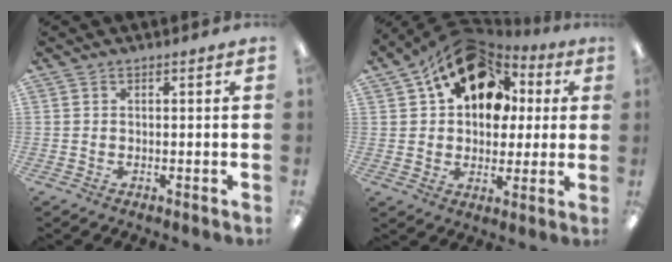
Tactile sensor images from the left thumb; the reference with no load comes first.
{"total": 18.2, "force": [8.7, 12.1, 10.4], "torque": [-0.173, -0.027, 0.159]}